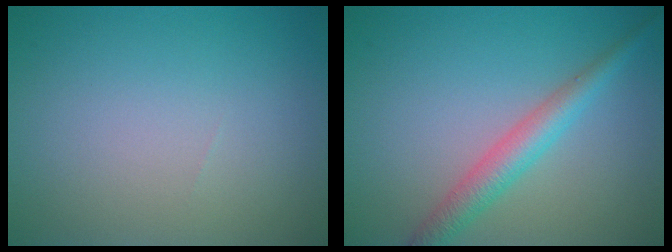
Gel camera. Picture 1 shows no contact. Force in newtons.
{"total": 3.3, "press": 3.3, "slide": 0.1}